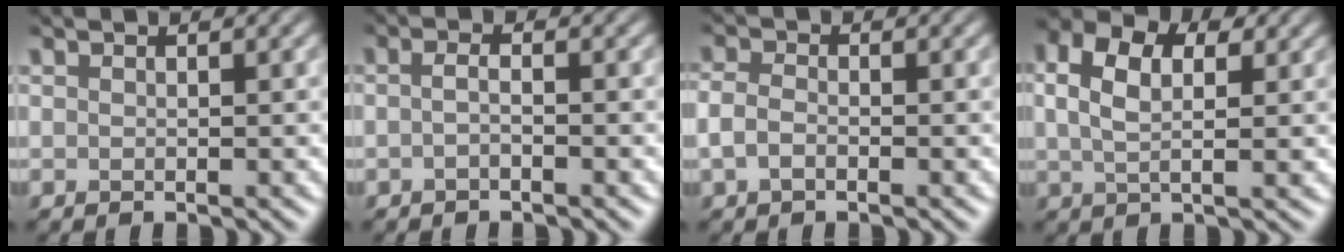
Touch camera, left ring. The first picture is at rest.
{"total": 1.2, "force": [-0.4, 0.3, 1.1], "torque": [-0.021, -0.003, -0.011]}
{"total": 1.7, "force": [-0.7, 0.9, 1.2], "torque": [-0.025, 0.002, -0.020]}
{"total": 6.3, "force": [2.1, 3.7, 4.6], "torque": [-0.100, 0.015, 0.023]}